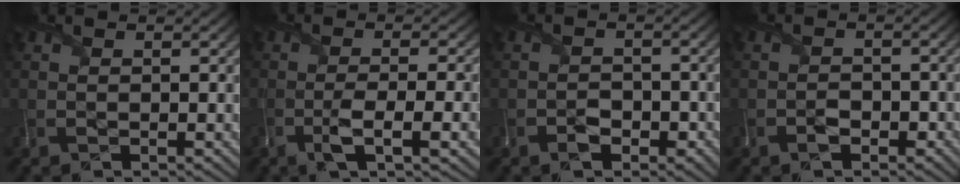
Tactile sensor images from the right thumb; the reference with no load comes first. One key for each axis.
{"total": 7.1, "fx": -2.5, "fy": 1.7, "fz": 6.4, "tx": -0.116, "ty": -0.003, "tz": -0.045}
{"total": 2.7, "fx": -1.7, "fy": 1.6, "fz": 1.3, "tx": -0.021, "ty": -0.002, "tz": -0.031}
{"total": 2.3, "fx": -1.5, "fy": 1.3, "fz": 1.1, "tx": -0.021, "ty": -0.001, "tz": -0.028}